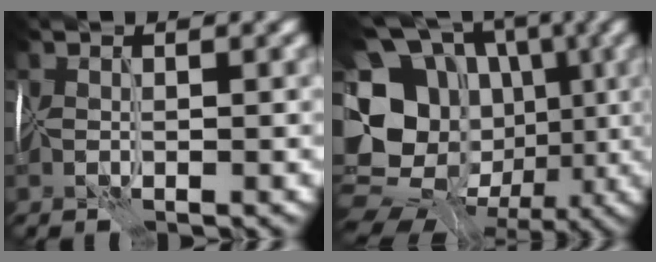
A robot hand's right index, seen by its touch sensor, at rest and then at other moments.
{"total": 19.0, "force": [-1.8, 16.7, 8.9], "torque": [-0.173, 0.011, -0.045]}